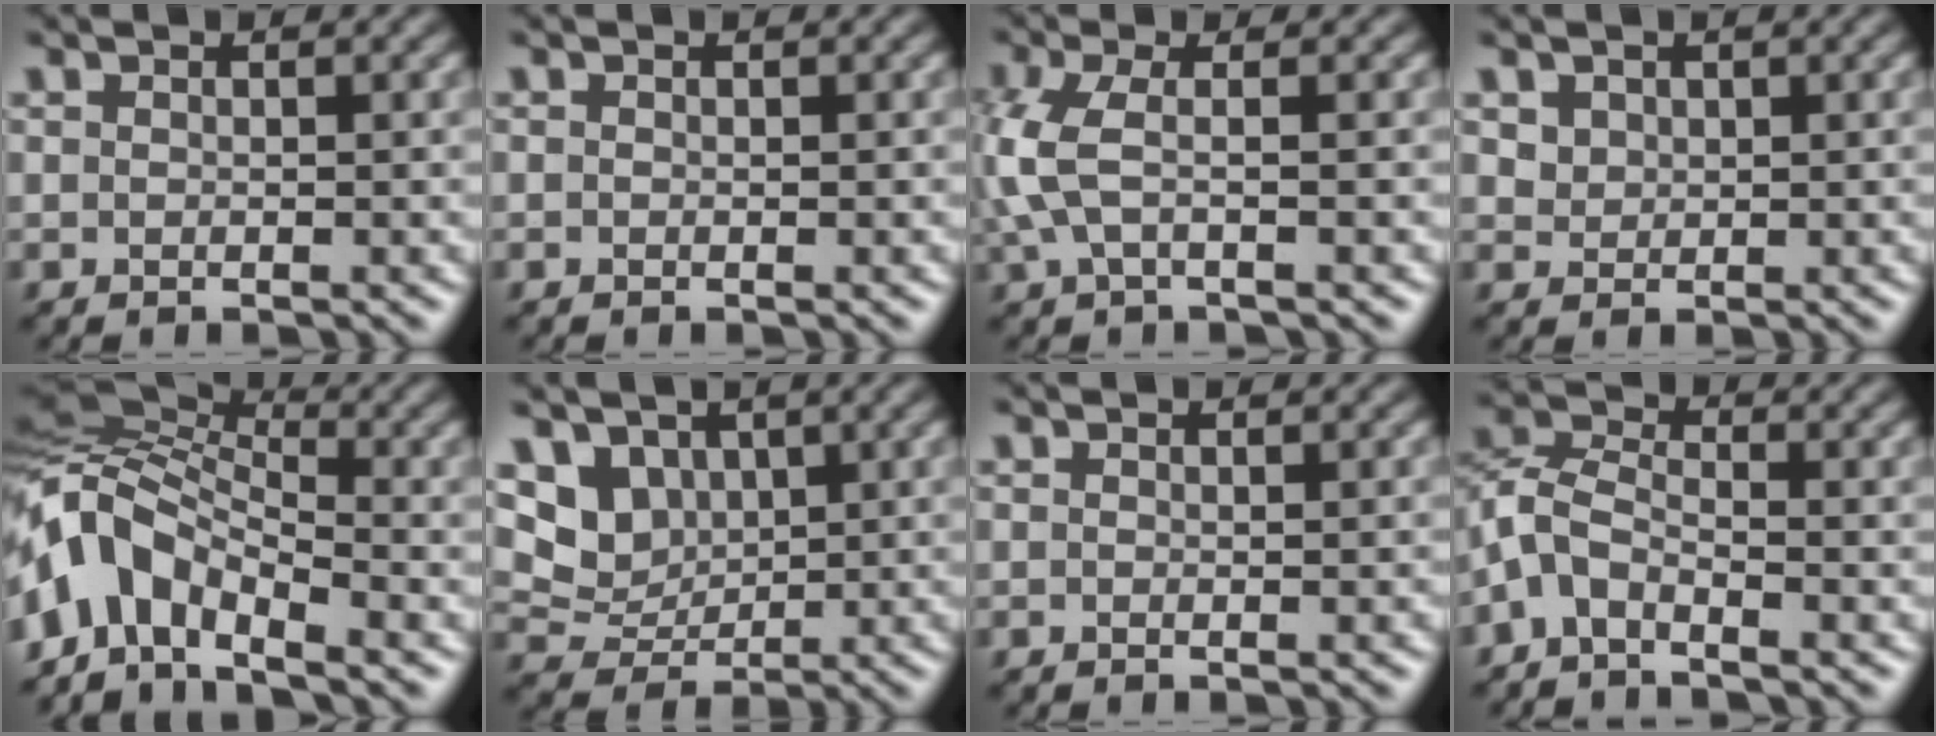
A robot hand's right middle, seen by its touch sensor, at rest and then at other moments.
{"total": 0.0}
{"total": 3.2, "force": [0.1, 1.2, 3.0], "torque": [-0.086, 0.001, 0.001]}
{"total": 1.1, "force": [0.8, 0.7, -0.2], "torque": [0.001, -0.001, 0.021]}
{"total": 8.5, "force": [-3.5, 4.8, 6.0], "torque": [-0.112, 0.023, -0.084]}
{"total": 3.9, "force": [2.1, 3.0, 1.2], "torque": [-0.035, -0.015, 0.058]}
{"total": 0.6, "force": [-0.2, 0.1, 0.5], "torque": [-0.004, -0.002, 0.001]}
{"total": 3.3, "force": [-2.1, 1.6, 2.0], "torque": [-0.050, 0.006, -0.051]}